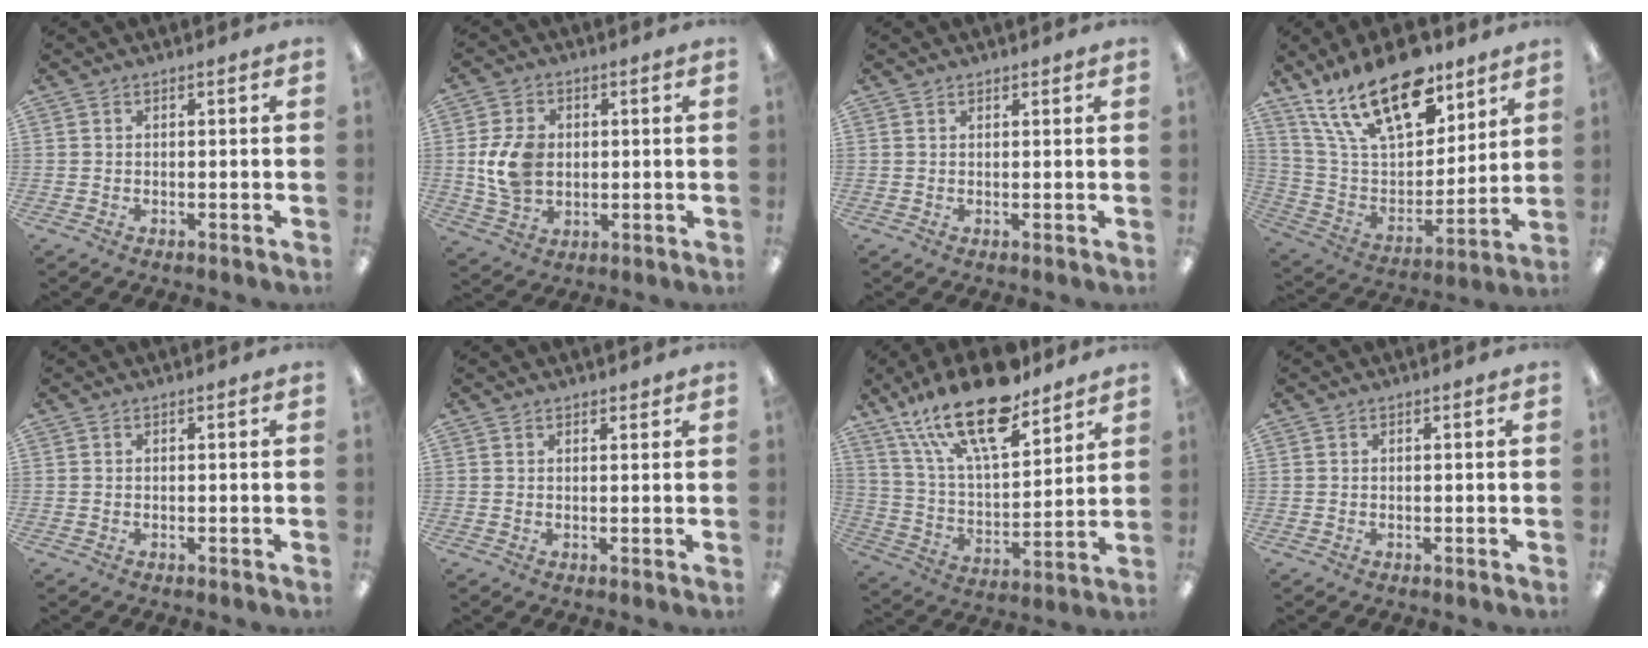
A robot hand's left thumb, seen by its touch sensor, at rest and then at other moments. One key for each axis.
{"total": 10.5, "fx": 0.7, "fy": 8.0, "fz": 6.7, "tx": -0.137, "ty": 0.009, "tz": 0.016}
{"total": 1.0, "fx": 0.9, "fy": 0.5, "fz": 0.0, "tx": 0.008, "ty": -0.004, "tz": 0.016}
{"total": 23.5, "fx": 15.4, "fy": 10.9, "fz": 14.1, "tx": -0.269, "ty": -0.080, "tz": 0.271}
{"total": 0.0}
{"total": 1.3, "fx": 1.2, "fy": 0.6, "fz": 0.1, "tx": 0.006, "ty": -0.004, "tz": 0.021}
{"total": 22.3, "fx": 15.5, "fy": 8.3, "fz": 13.7, "tx": -0.253, "ty": -0.085, "tz": 0.267}
{"total": 0.0}